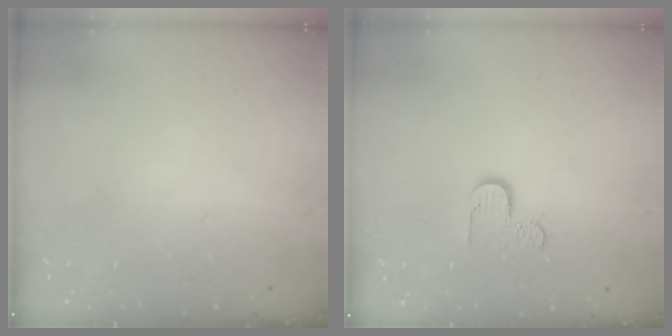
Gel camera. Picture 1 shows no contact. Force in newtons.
{"total": 5.7, "press": 5.7, "slide": 0.3}